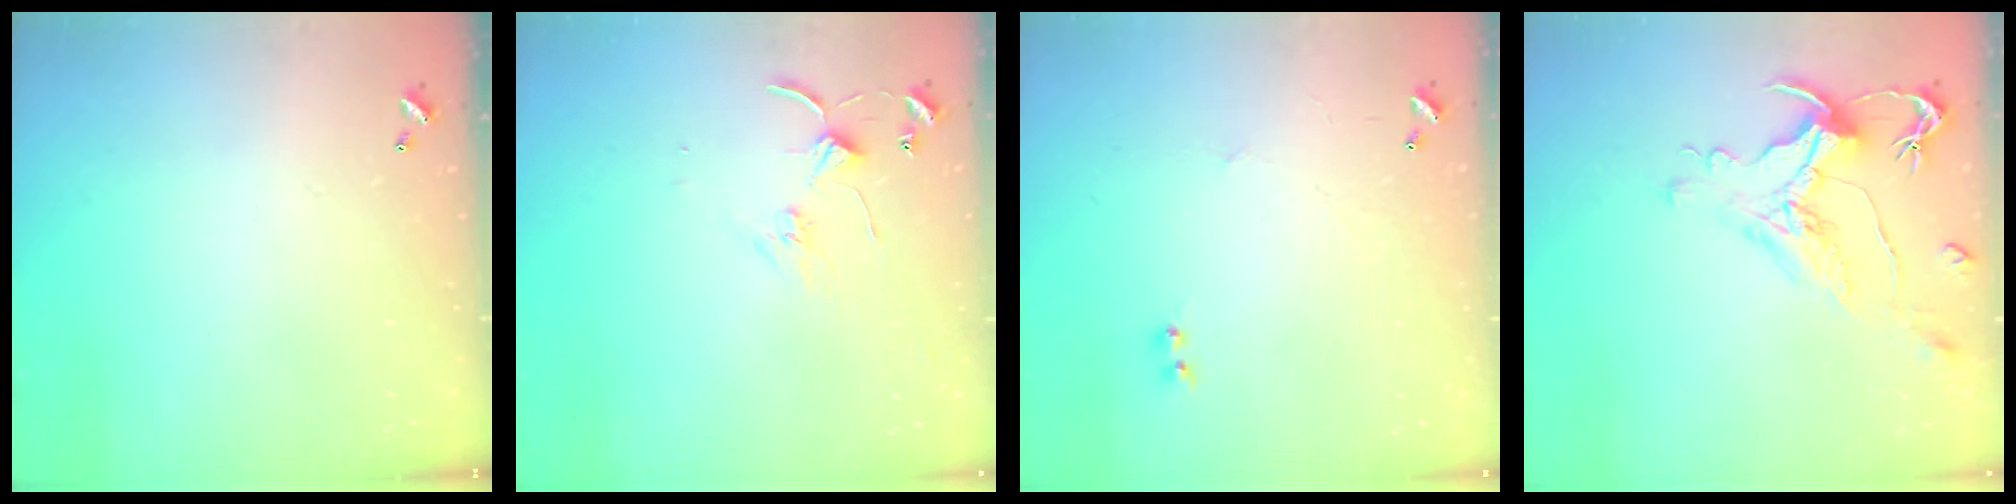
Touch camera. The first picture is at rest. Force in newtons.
{"total": 1.4, "press": 1.3, "slide": 0.2}
{"total": 1.2, "press": 1.2, "slide": 0.3}
{"total": 1.7, "press": 1.1, "slide": 1.3}